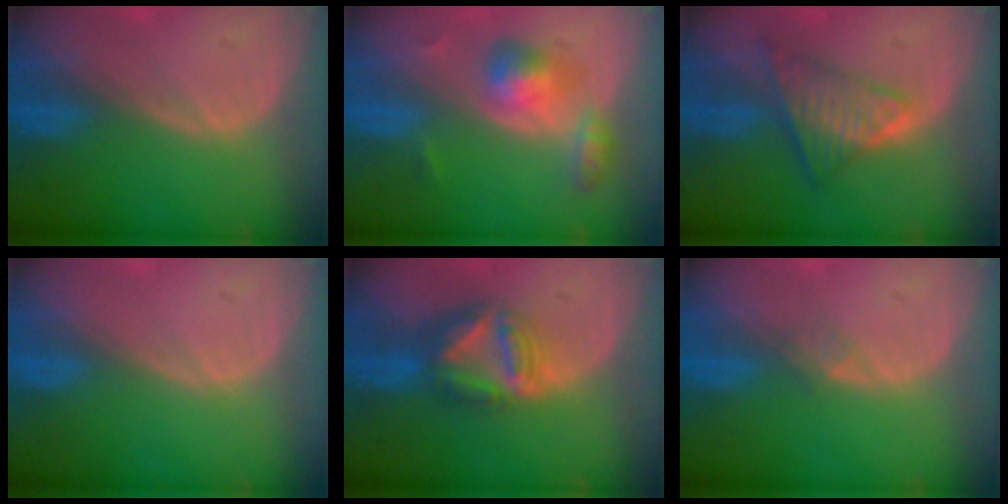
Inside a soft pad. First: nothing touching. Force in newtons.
{"total": 5.5, "press": 5.3, "slide": 1.6}
{"total": 7.6, "press": 6.4, "slide": 4.1}
{"total": 0.0}
{"total": 7.9, "press": 6.7, "slide": 4.1}
{"total": 1.1, "press": 1.0, "slide": 0.1}